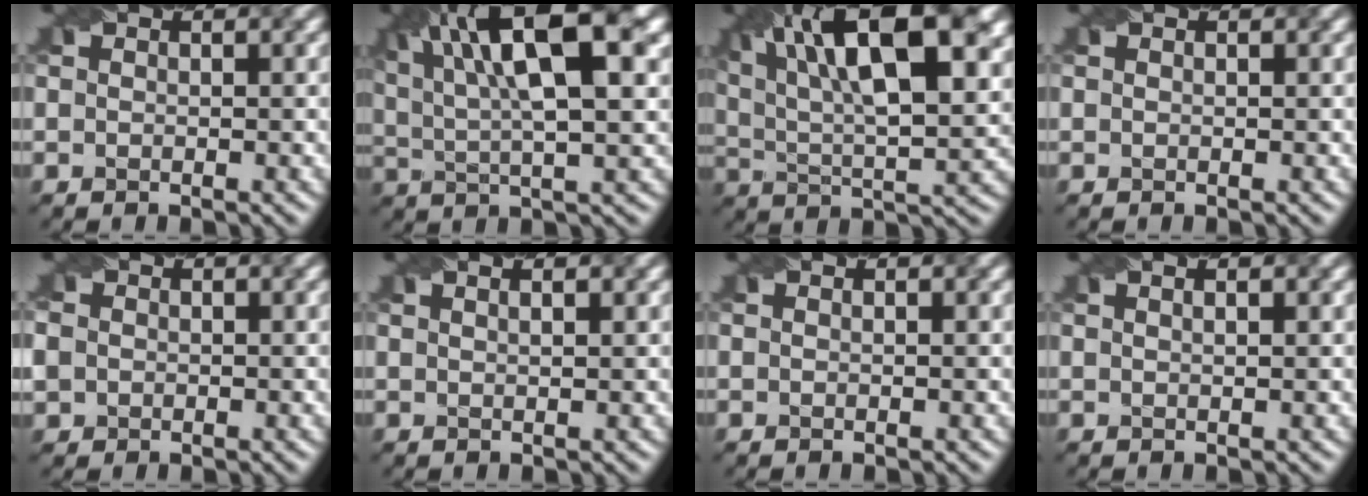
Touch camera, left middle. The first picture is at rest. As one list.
[{"total": 12.5, "force": [5.3, 3.6, 10.8], "torque": [-0.168, 0.014, 0.090]}, {"total": 14.8, "force": [6.6, 5.1, 12.2], "torque": [-0.188, 0.017, 0.108]}, {"total": 0.0}, {"total": 2.5, "force": [0.0, 2.4, 0.8], "torque": [-0.022, 0.011, 0.004]}, {"total": 3.4, "force": [1.8, 1.7, 2.3], "torque": [-0.007, 0.027, -0.006]}, {"total": 0.0}, {"total": 2.6, "force": [1.4, 1.3, 1.8], "torque": [-0.008, 0.018, -0.004]}]